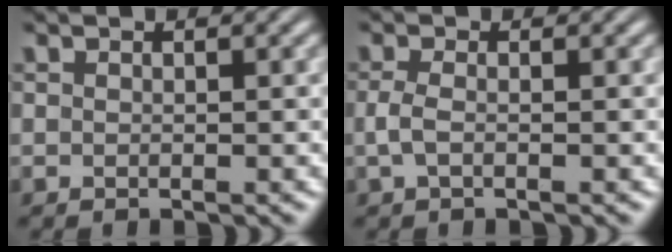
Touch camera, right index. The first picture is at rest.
{"total": 1.6, "force": [-0.5, 0.5, 1.5], "torque": [-0.041, -0.010, -0.003]}